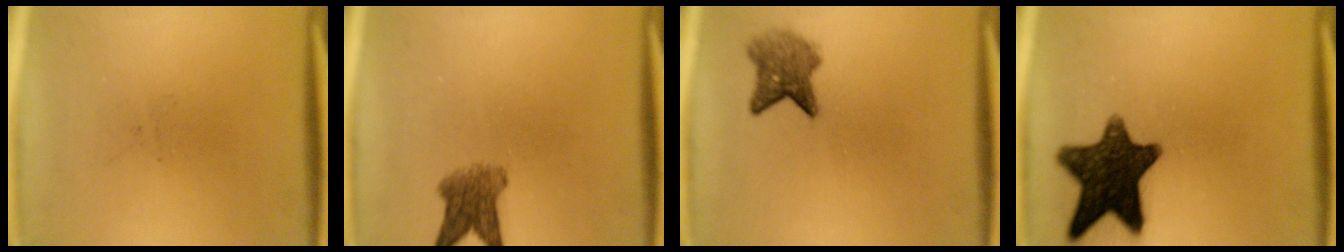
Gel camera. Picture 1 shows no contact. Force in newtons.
{"total": 4.8}
{"total": 4.5}
{"total": 14.0}